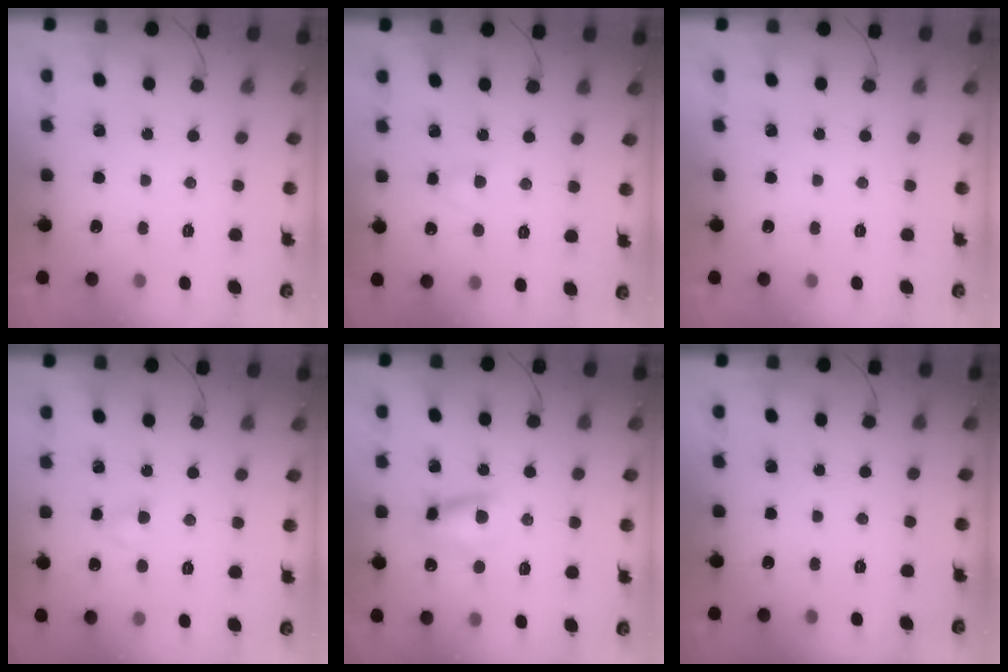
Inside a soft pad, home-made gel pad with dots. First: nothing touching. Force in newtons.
{"total": 2.3, "press": 2.1, "slide": 1.0}
{"total": 0.0}
{"total": 2.8, "press": 2.6, "slide": 1.1}
{"total": 9.3, "press": 9.2, "slide": 1.6}
{"total": 0.0}